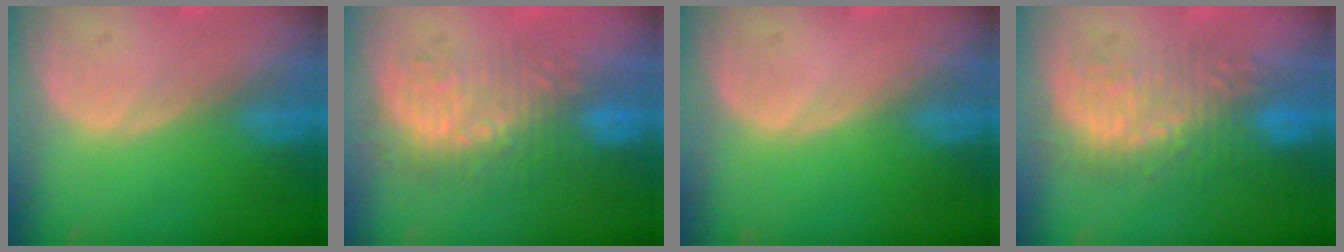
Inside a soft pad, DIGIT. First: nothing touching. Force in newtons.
{"total": 9.1, "press": 8.7, "slide": 2.6}
{"total": 0.0}
{"total": 8.7, "press": 8.6, "slide": 1.2}